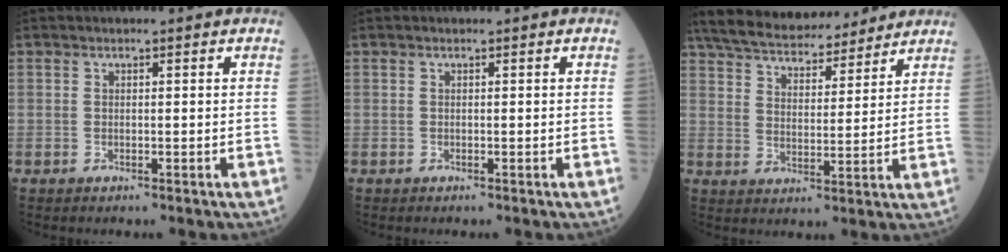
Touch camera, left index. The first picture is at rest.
{"total": 0.0}
{"total": 19.7, "force": [17.3, 5.2, 7.8], "torque": [-0.144, 0.039, 0.266]}